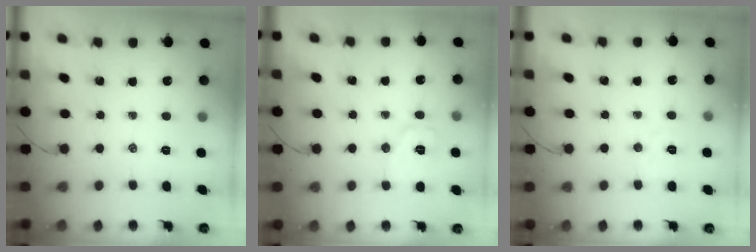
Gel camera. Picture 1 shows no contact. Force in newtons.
{"total": 7.3, "press": 7.2, "slide": 0.4}
{"total": 4.0, "press": 3.9, "slide": 0.9}